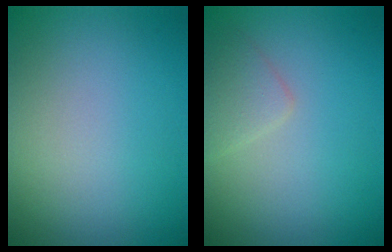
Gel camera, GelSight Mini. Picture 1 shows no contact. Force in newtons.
{"total": 1.9, "press": 1.9, "slide": 0.0}